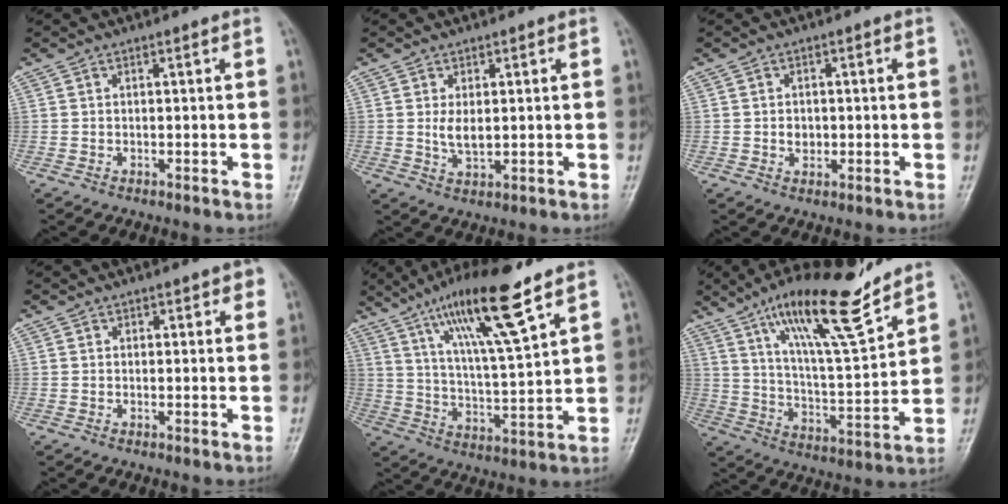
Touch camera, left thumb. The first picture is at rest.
{"total": 3.6, "force": [0.5, 2.0, 2.9], "torque": [-0.050, -0.011, 0.013]}
{"total": 2.4, "force": [-0.2, 2.1, 1.3], "torque": [-0.007, 0.003, -0.002]}
{"total": 2.1, "force": [1.1, 1.4, 1.1], "torque": [0.008, -0.003, 0.011]}
{"total": 17.0, "force": [10.2, 2.4, 13.4], "torque": [-0.229, -0.044, 0.186]}
{"total": 18.6, "force": [12.8, 3.7, 12.9], "torque": [-0.195, -0.068, 0.222]}